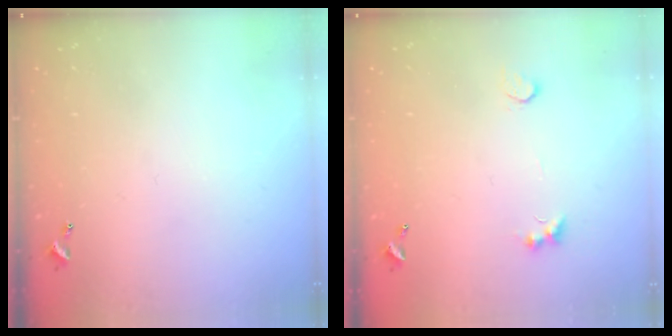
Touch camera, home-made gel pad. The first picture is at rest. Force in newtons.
{"total": 1.4, "press": 1.1, "slide": 0.9}